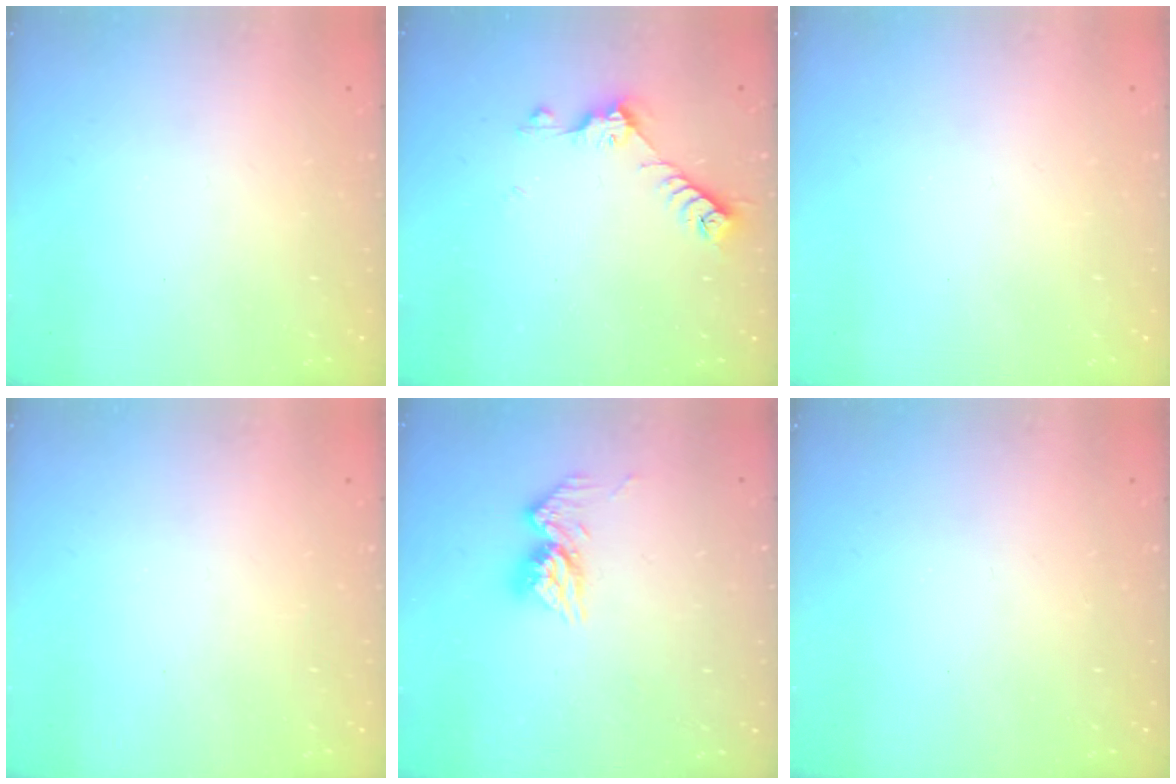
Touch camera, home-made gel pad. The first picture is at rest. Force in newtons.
{"total": 7.2, "press": 7.2, "slide": 0.9}
{"total": 0.0}
{"total": 0.0}
{"total": 10.3, "press": 10.3, "slide": 0.9}
{"total": 0.0}